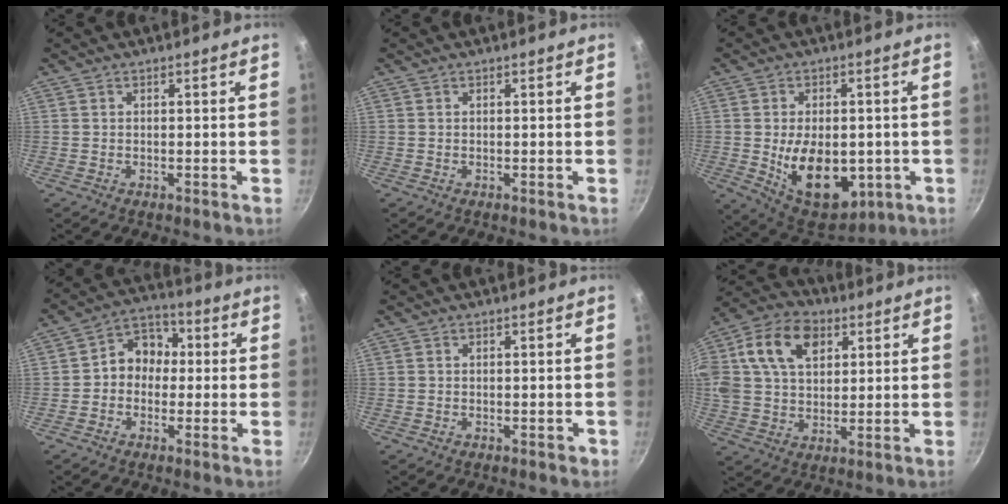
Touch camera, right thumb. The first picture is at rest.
{"total": 0.0}
{"total": 15.8, "force": [-2.5, 9.7, 12.1], "torque": [-0.153, -0.011, -0.018]}
{"total": 8.0, "force": [-0.2, 6.8, 4.3], "torque": [-0.019, 0.026, -0.024]}
{"total": 1.0, "force": [-0.5, 0.7, 0.4], "torque": [0.005, 0.011, -0.001]}
{"total": 20.4, "force": [6.9, 14.0, 13.2], "torque": [-0.264, 0.021, 0.112]}